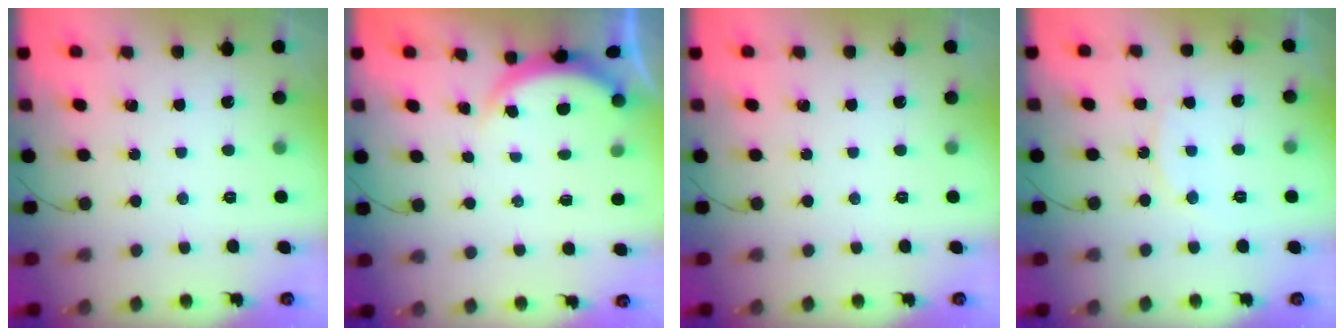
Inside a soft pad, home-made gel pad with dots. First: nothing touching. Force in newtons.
{"total": 3.1, "press": 3.1, "slide": 0.3}
{"total": 0.0}
{"total": 9.2, "press": 9.2, "slide": 0.4}